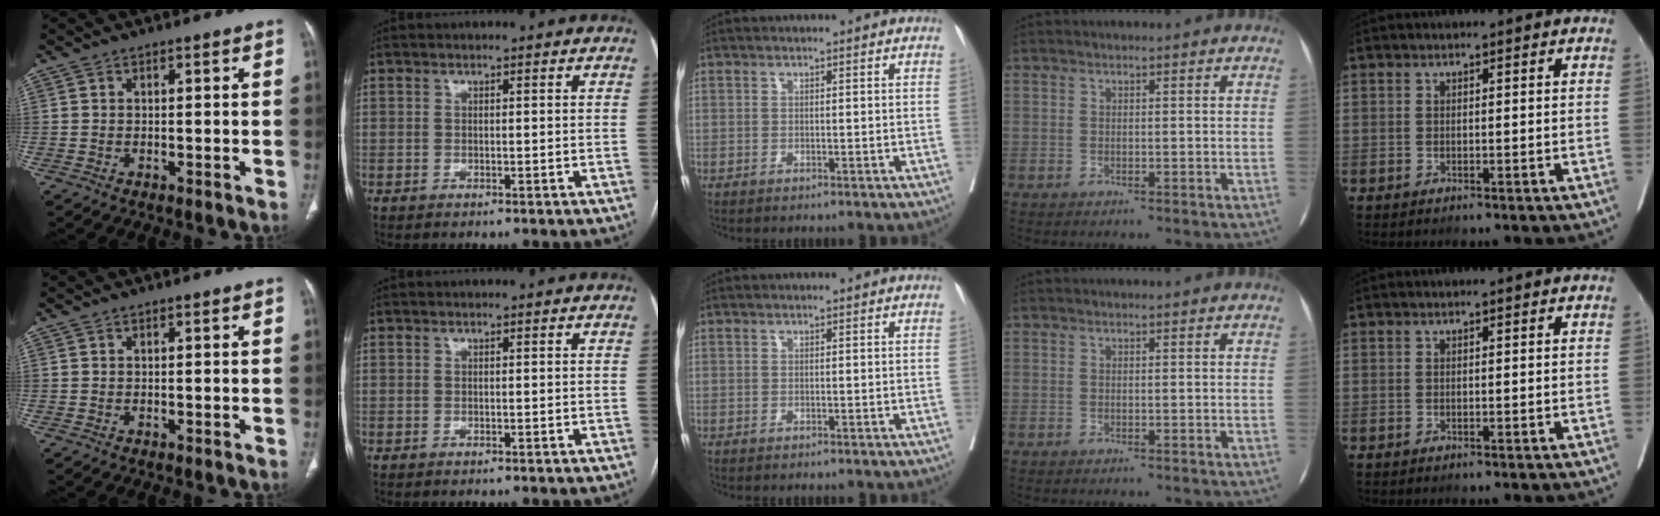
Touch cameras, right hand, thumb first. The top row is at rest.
{}